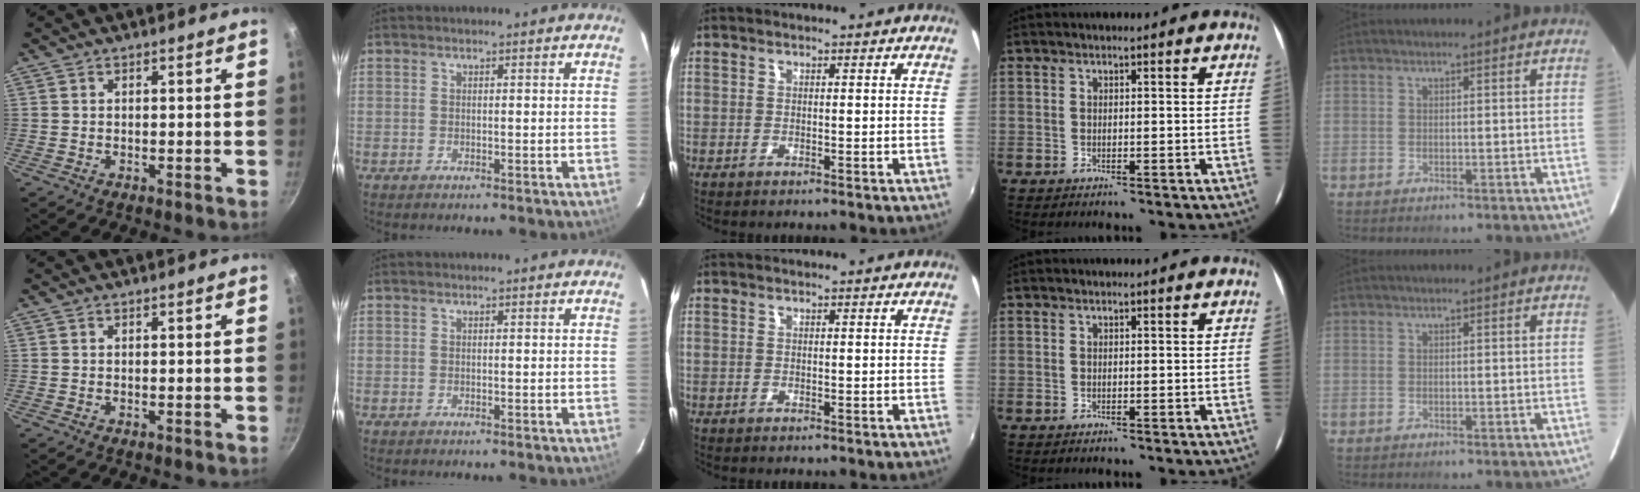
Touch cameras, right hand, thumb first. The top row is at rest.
{}